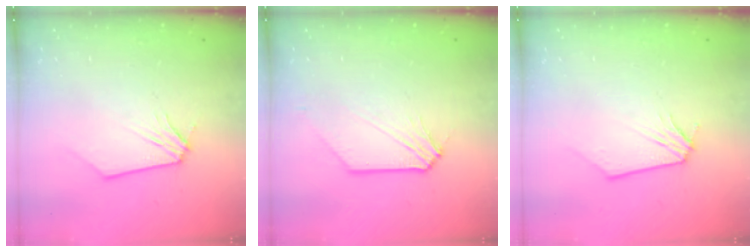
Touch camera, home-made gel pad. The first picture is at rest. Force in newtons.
{"total": 1.6, "press": 1.6, "slide": 0.2}
{"total": 0.0}